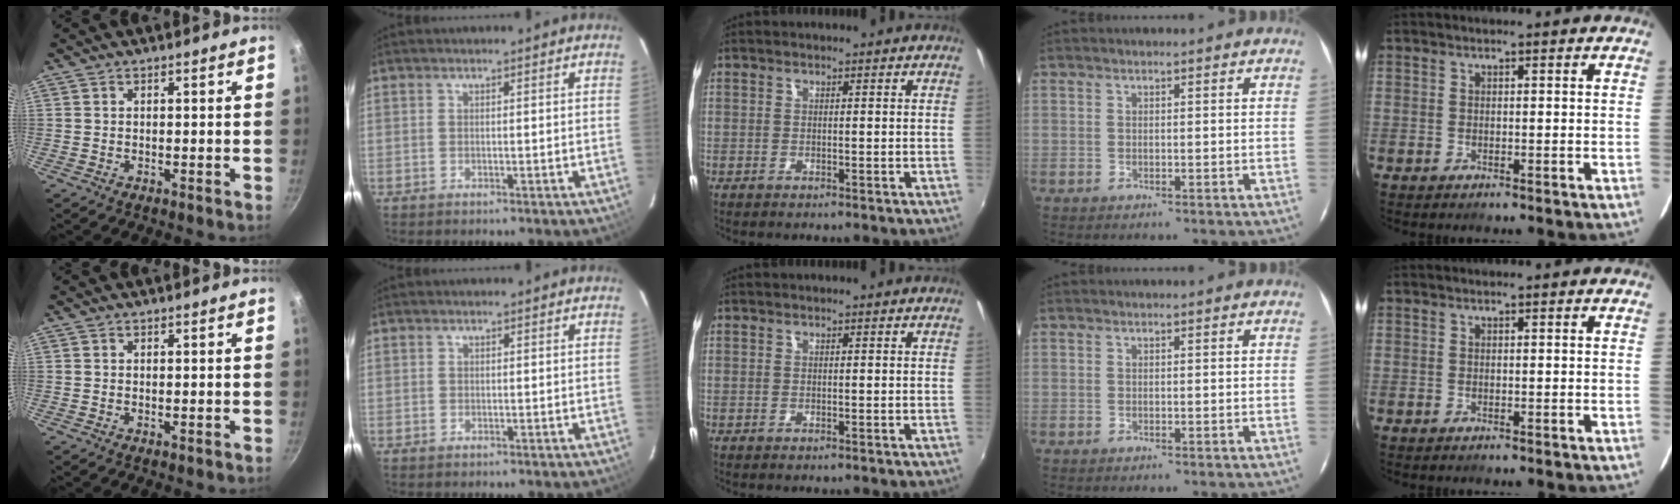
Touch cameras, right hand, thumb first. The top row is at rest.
{"index": {"total": 0.6, "force": [-0.1, 0.5, -0.2], "torque": [0.006, -0.001, -0.002]}}